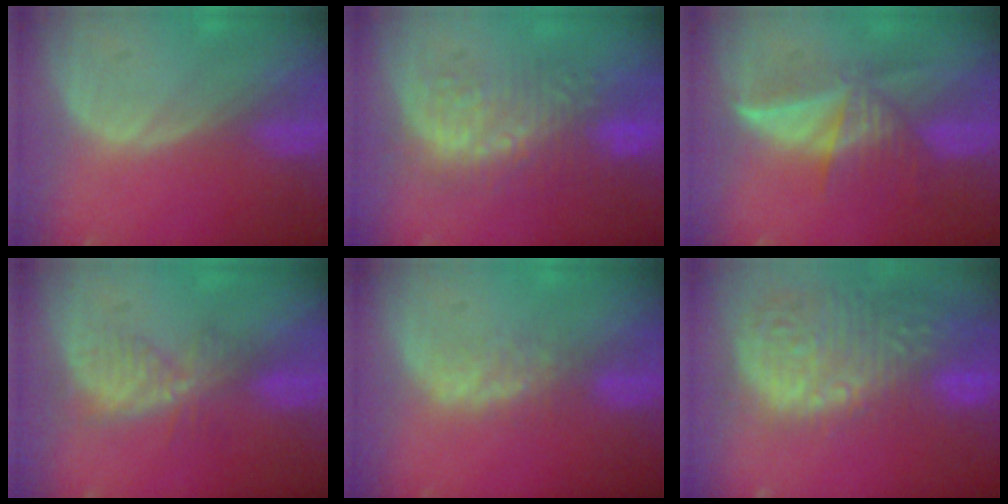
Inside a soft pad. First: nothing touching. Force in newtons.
{"total": 9.1, "press": 8.7, "slide": 2.6}
{"total": 6.1, "press": 6.0, "slide": 1.2}
{"total": 4.9, "press": 4.8, "slide": 1.1}
{"total": 2.7, "press": 2.7, "slide": 0.6}
{"total": 15.4, "press": 12.6, "slide": 8.8}